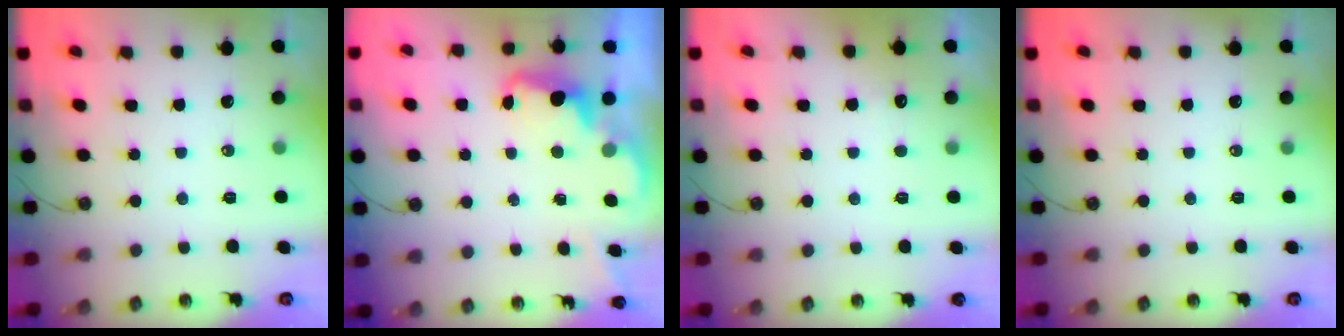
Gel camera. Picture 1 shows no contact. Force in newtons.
{"total": 2.4, "press": 2.3, "slide": 0.7}
{"total": 3.0, "press": 2.8, "slide": 1.0}
{"total": 0.0}